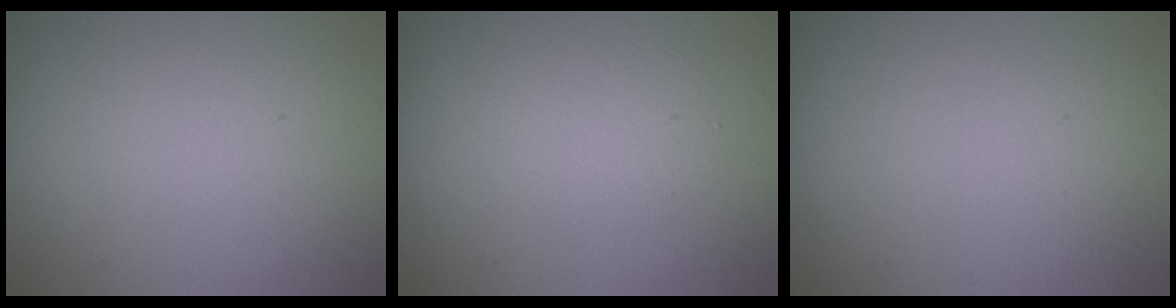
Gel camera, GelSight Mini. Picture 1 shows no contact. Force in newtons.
{"total": 2.2, "press": 2.2, "slide": 0.3}
{"total": 0.0}